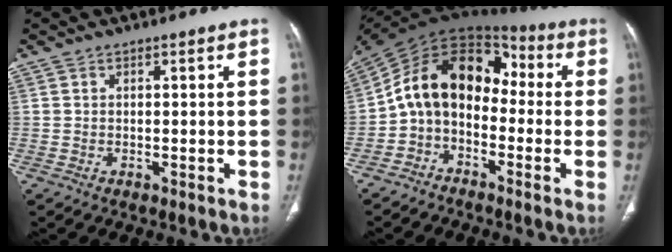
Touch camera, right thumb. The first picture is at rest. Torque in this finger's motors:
{"motor_torque": [2.51, 2.50, 1.93, -0.57, 0.21]}